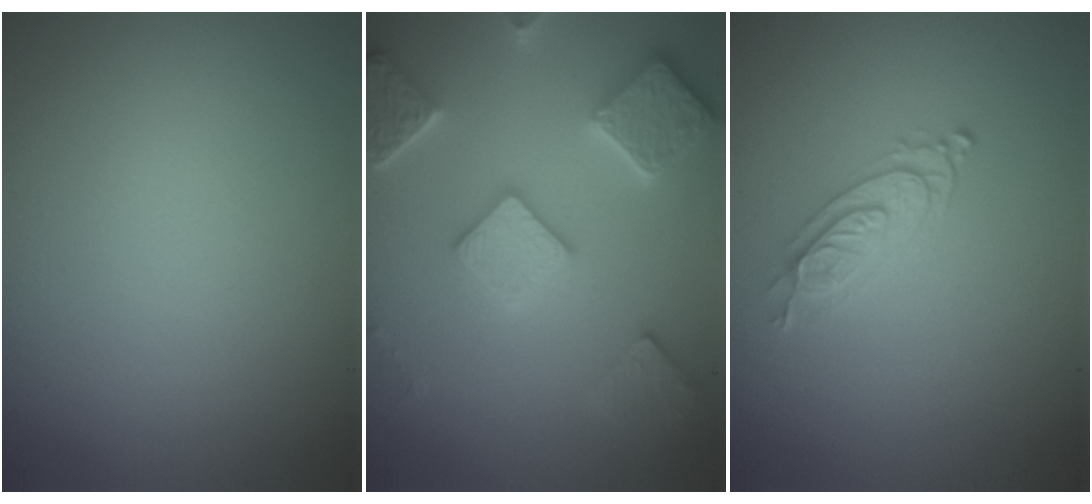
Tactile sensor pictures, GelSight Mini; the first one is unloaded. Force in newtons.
{"total": 5.7, "press": 5.6, "slide": 1.2}
{"total": 2.3, "press": 2.0, "slide": 1.1}